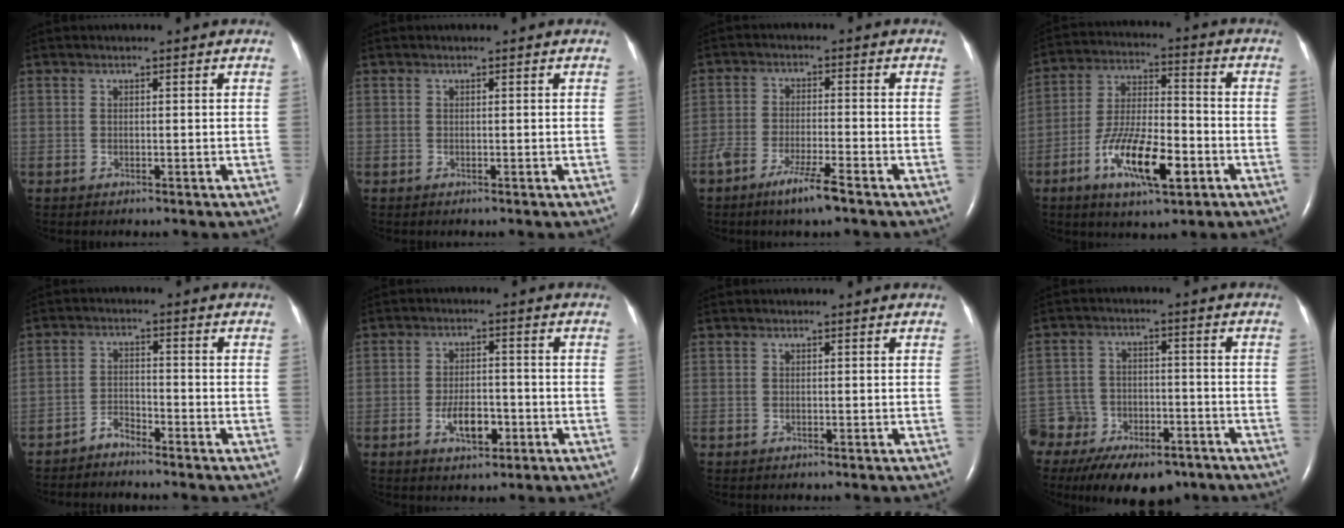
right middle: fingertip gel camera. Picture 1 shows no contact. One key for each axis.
{"total": 0.0}
{"total": 5.9, "fx": -4.1, "fy": 0.3, "fz": 4.3, "tx": -0.084, "ty": -0.010, "tz": -0.076}
{"total": 13.1, "fx": -5.6, "fy": 3.8, "fz": 11.2, "tx": -0.218, "ty": -0.002, "tz": -0.097}
{"total": 2.6, "fx": -2.5, "fy": 0.5, "fz": 0.5, "tx": -0.011, "ty": -0.004, "tz": -0.047}
{"total": 6.5, "fx": -2.6, "fy": 2.8, "fz": 5.2, "tx": -0.098, "ty": 0.000, "tz": -0.041}
{"total": 0.0}
{"total": 16.4, "fx": -11.7, "fy": 8.8, "fz": 7.5, "tx": -0.150, "ty": 0.015, "tz": -0.175}